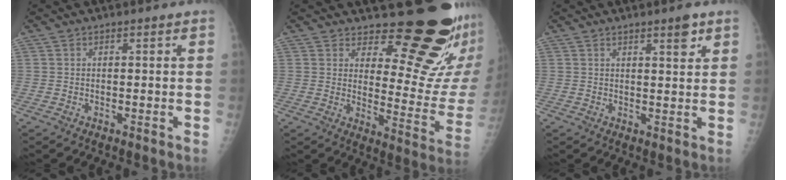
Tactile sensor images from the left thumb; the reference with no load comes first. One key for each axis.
{"total": 18.0, "fx": 14.7, "fy": 5.6, "fz": 8.7, "tx": -0.064, "ty": -0.147, "tz": 0.184}
{"total": 3.5, "fx": 2.2, "fy": 0.8, "fz": 2.6, "tx": -0.032, "ty": -0.013, "tz": 0.032}